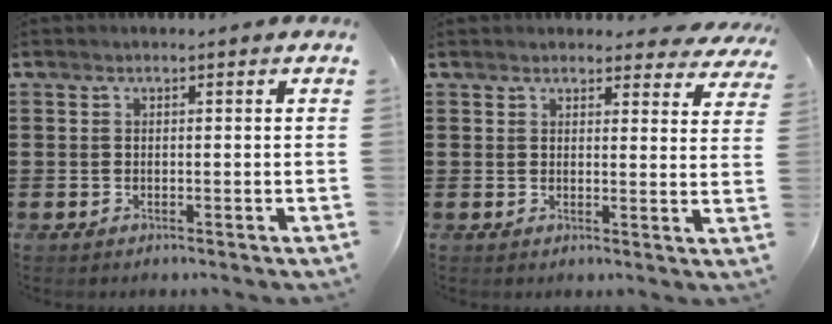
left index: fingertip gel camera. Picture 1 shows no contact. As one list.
[{"total": 3.0, "force": [2.9, 0.6, 0.7], "torque": [-0.007, -0.015, 0.049]}]